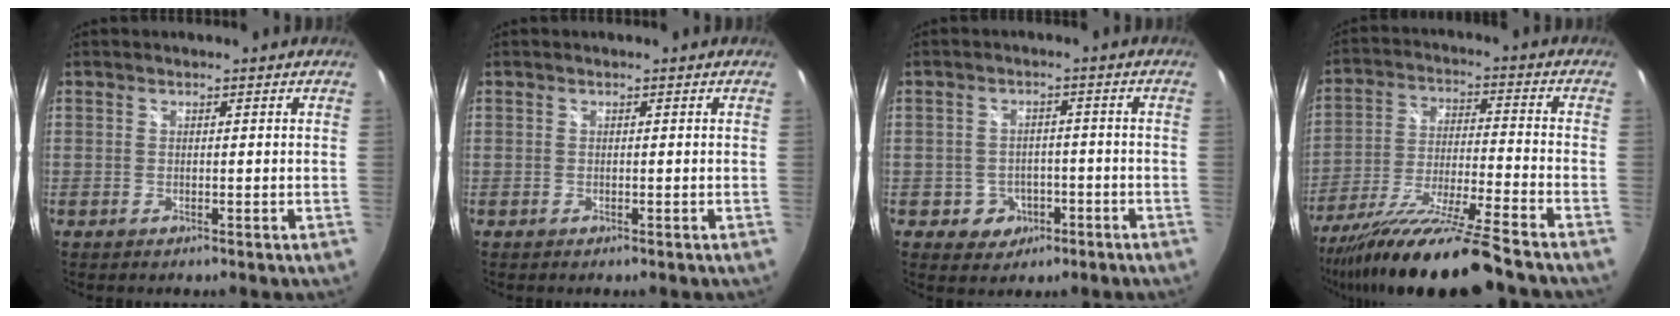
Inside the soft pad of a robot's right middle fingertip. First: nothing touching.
{"total": 0.0}
{"total": 5.1, "force": [-2.1, 4.5, 1.1], "torque": [-0.036, 0.011, -0.018]}
{"total": 18.9, "force": [-15.8, -1.1, 10.3], "torque": [-0.203, -0.049, -0.273]}